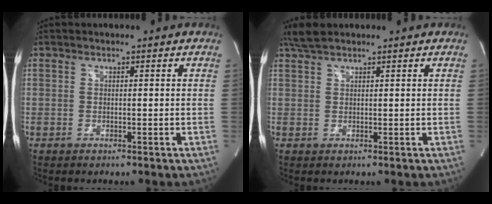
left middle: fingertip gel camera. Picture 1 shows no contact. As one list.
[{"total": 2.9, "force": [2.5, 0.5, 1.3], "torque": [-0.035, 0.015, 0.054]}]